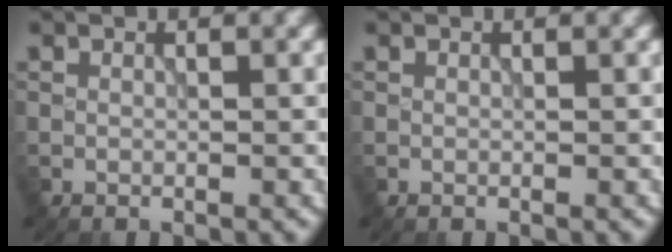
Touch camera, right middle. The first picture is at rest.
{"total": 0.0}